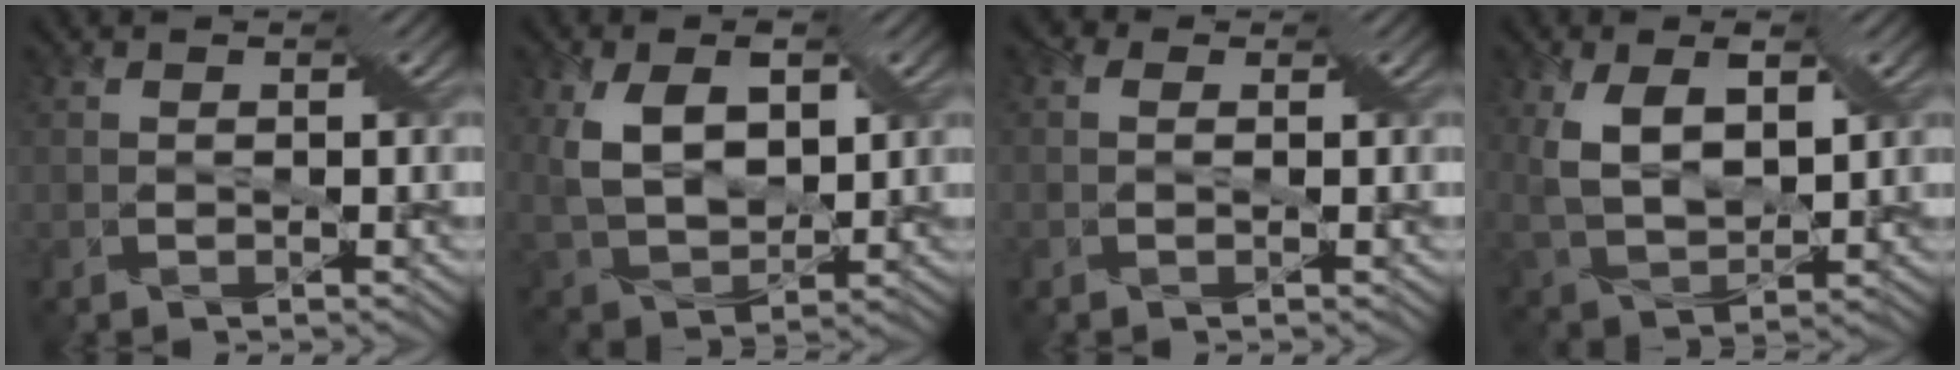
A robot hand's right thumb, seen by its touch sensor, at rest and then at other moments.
{"total": 8.6, "force": [3.0, 4.9, 6.3], "torque": [-0.146, -0.004, 0.058]}
{"total": 1.6, "force": [0.2, 1.2, 1.1], "torque": [-0.009, 0.009, -0.009]}
{"total": 8.2, "force": [3.3, 4.1, 6.3], "torque": [-0.145, -0.004, 0.063]}